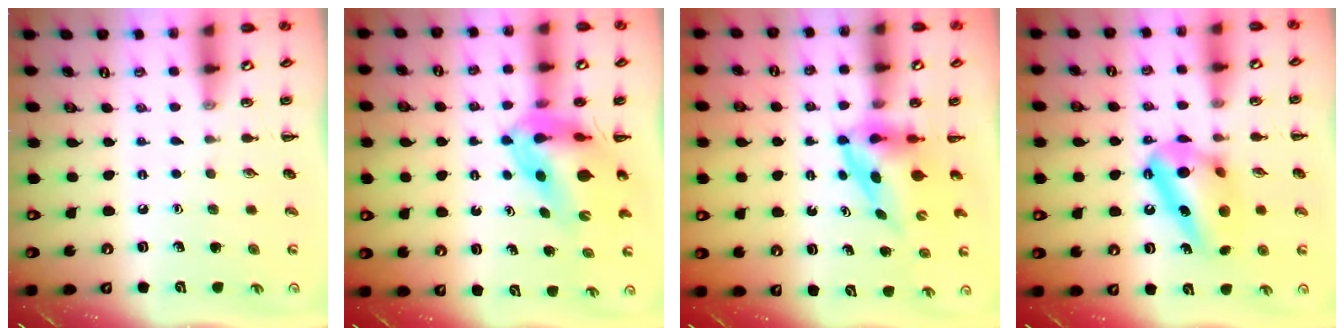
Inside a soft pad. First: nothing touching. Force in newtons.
{"total": 9.9, "press": 9.5, "slide": 2.8}
{"total": 3.9, "press": 3.8, "slide": 0.6}
{"total": 13.6, "press": 13.6, "slide": 0.3}